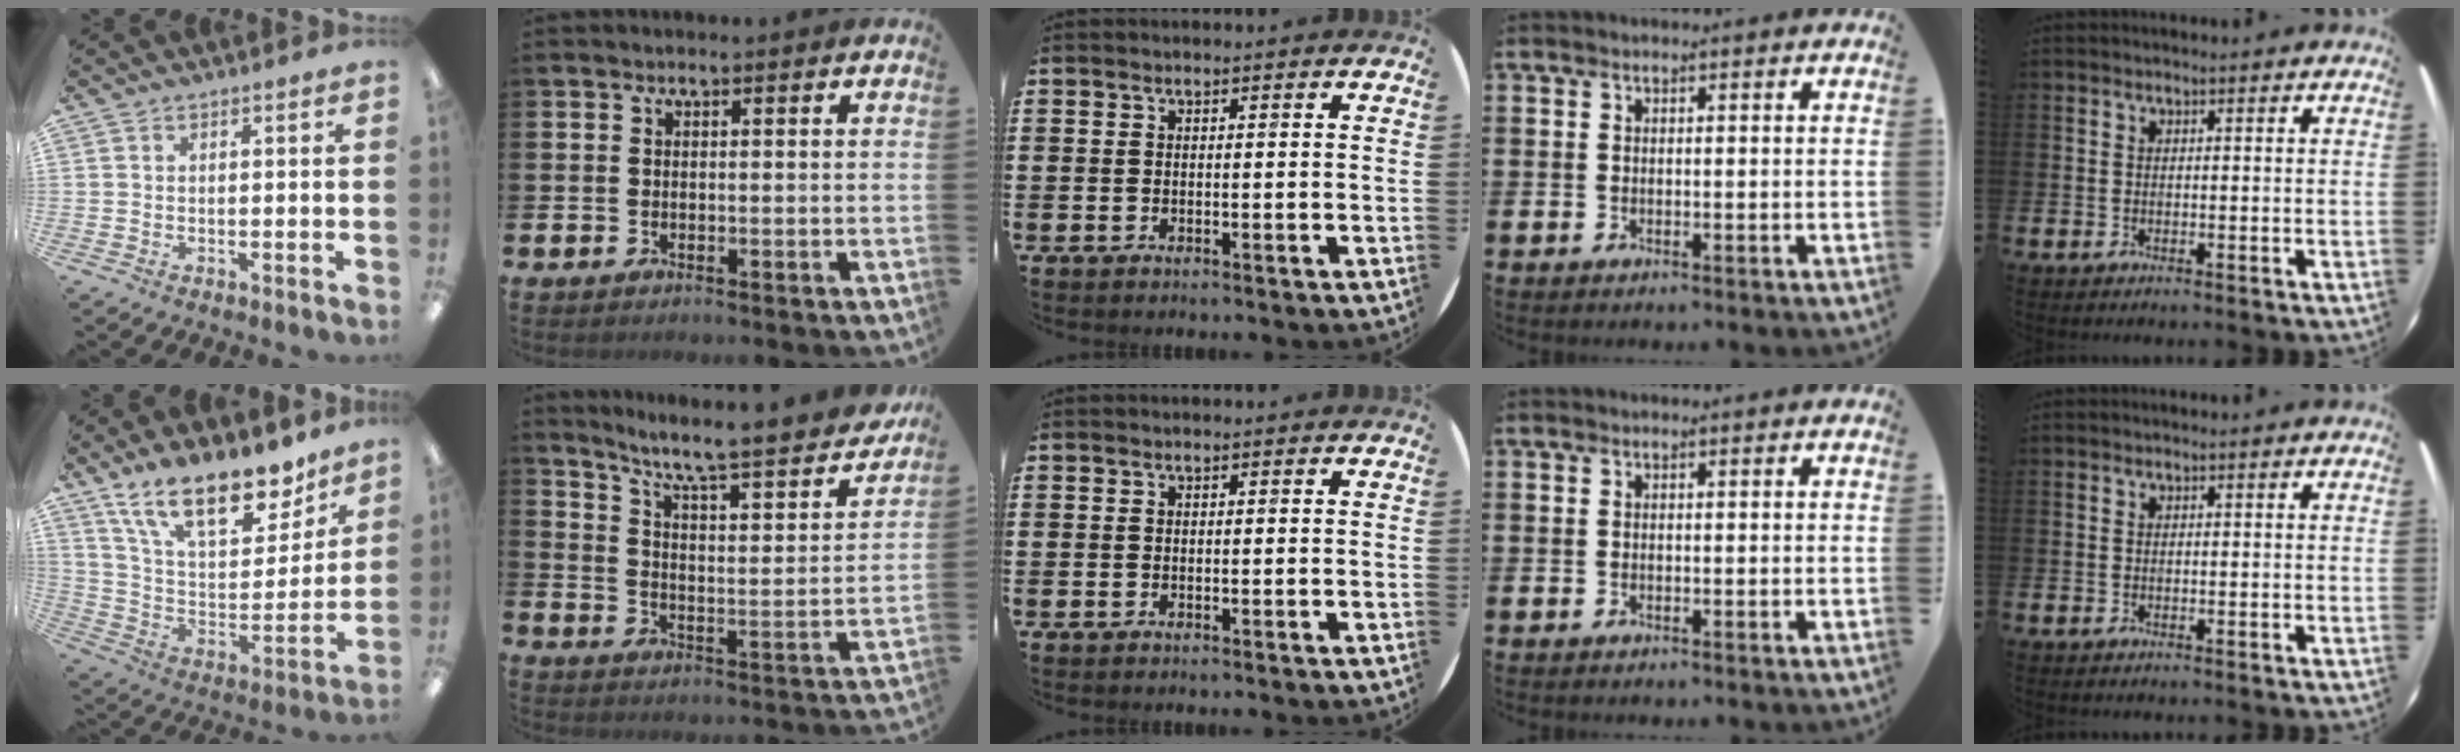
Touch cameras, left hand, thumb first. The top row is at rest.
{"thumb": {"total": 20.8, "force": [15.1, 8.5, 11.4], "torque": [-0.194, -0.091, 0.267]}, "index": {"total": 7.4, "force": [6.7, 0.8, 3.1], "torque": [-0.079, -0.059, 0.105]}}